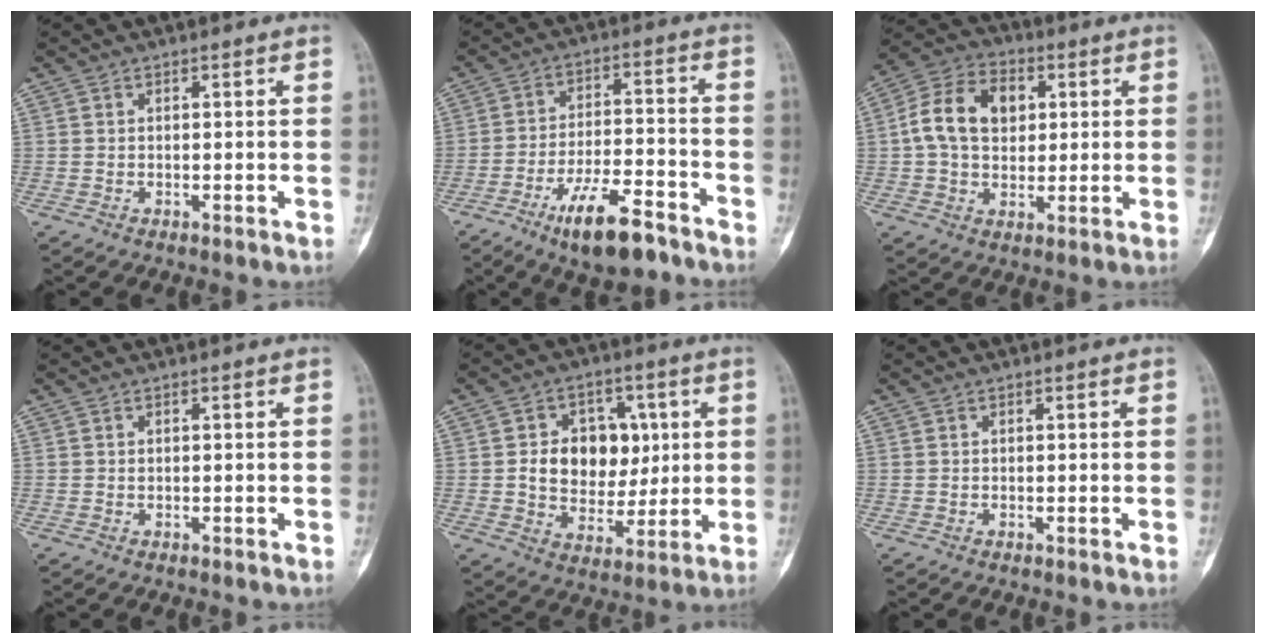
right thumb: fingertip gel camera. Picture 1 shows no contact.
{"total": 12.7, "force": [-8.2, 4.0, 8.8], "torque": [-0.148, 0.051, -0.137]}
{"total": 12.6, "force": [2.0, 9.0, 8.6], "torque": [-0.132, 0.014, 0.026]}
{"total": 0.0}
{"total": 13.1, "force": [1.8, 10.0, 8.2], "torque": [-0.078, 0.001, 0.038]}
{"total": 0.0}